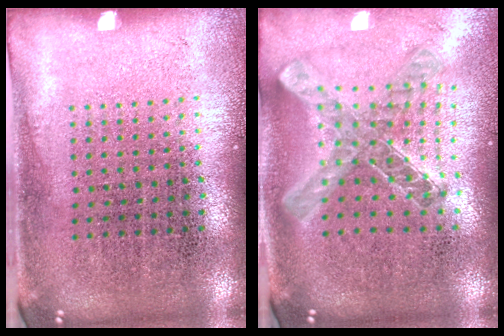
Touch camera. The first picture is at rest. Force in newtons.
{"total": 1.1, "press": 1.0, "slide": 0.3}